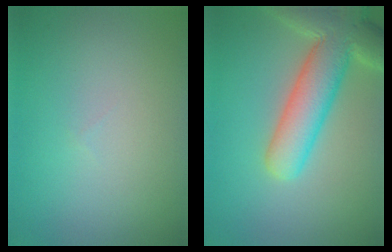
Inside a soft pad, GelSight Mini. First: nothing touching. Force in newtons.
{"total": 8.5, "press": 8.5, "slide": 0.9}